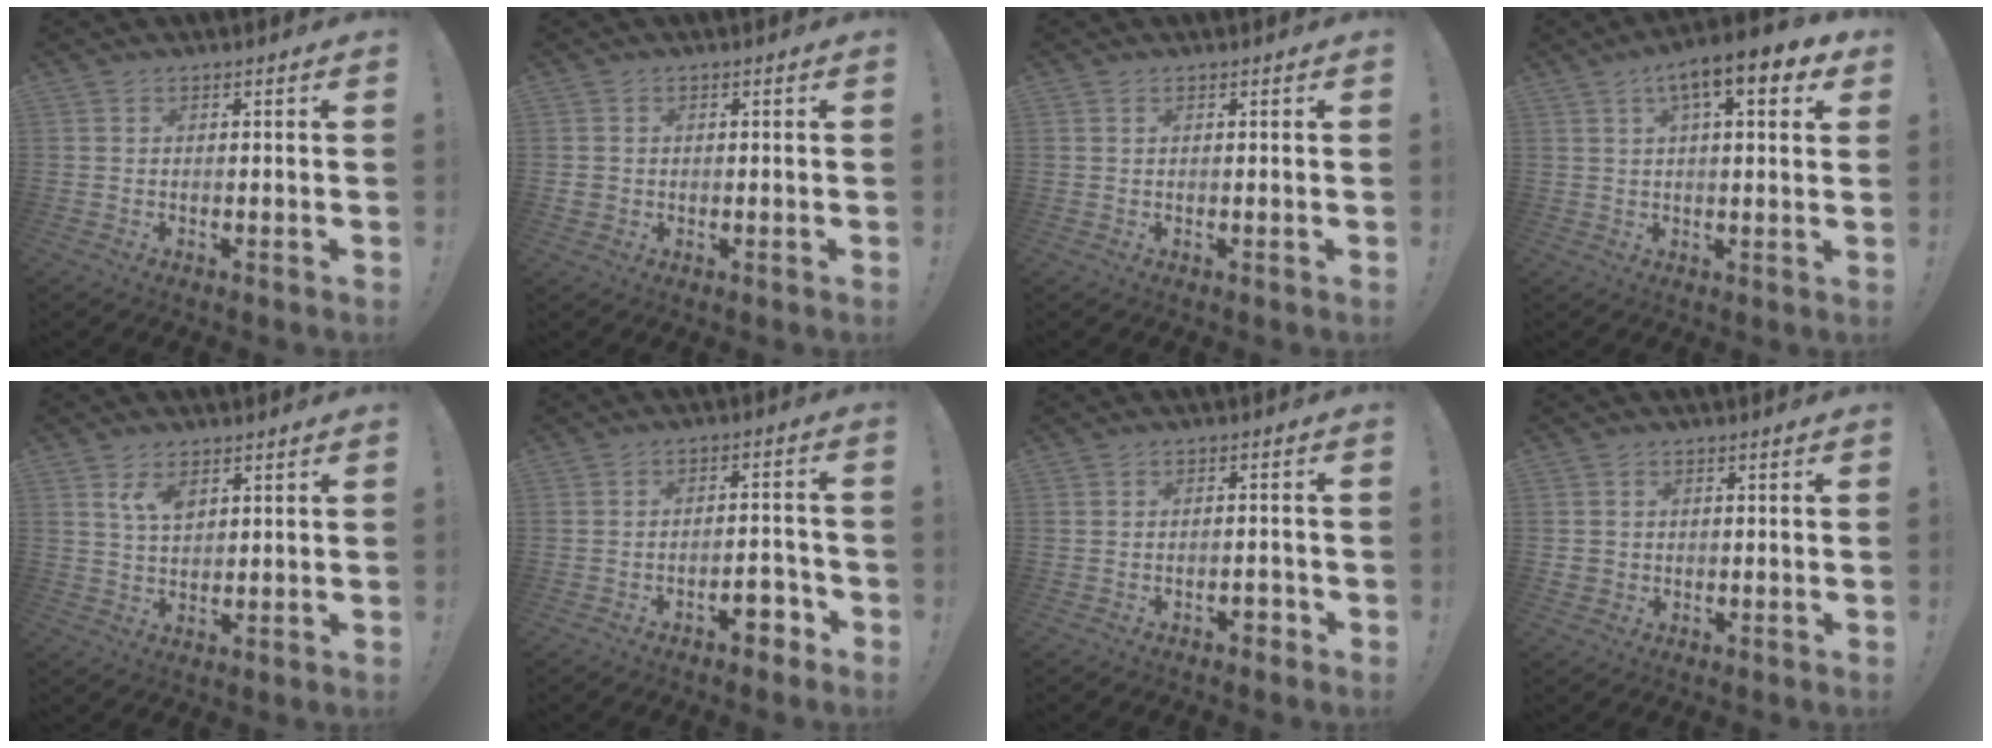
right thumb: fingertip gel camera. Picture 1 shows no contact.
{"total": 1.9, "force": [0.2, 1.8, 0.6], "torque": [-0.011, 0.003, 0.006]}
{"total": 0.5, "force": [0.3, 0.3, 0.4], "torque": [-0.009, 0.002, 0.006]}
{"total": 10.2, "force": [4.4, 2.9, 8.8], "torque": [-0.121, -0.017, 0.069]}
{"total": 5.4, "force": [3.0, 2.9, 3.5], "torque": [-0.069, -0.009, 0.055]}
{"total": 6.6, "force": [-4.1, 3.3, 4.0], "torque": [-0.042, 0.023, -0.068]}
{"total": 2.6, "force": [-1.7, 1.4, 1.4], "torque": [-0.016, 0.003, -0.031]}
{"total": 2.6, "force": [0.4, 2.4, 0.7], "torque": [-0.016, 0.004, 0.010]}